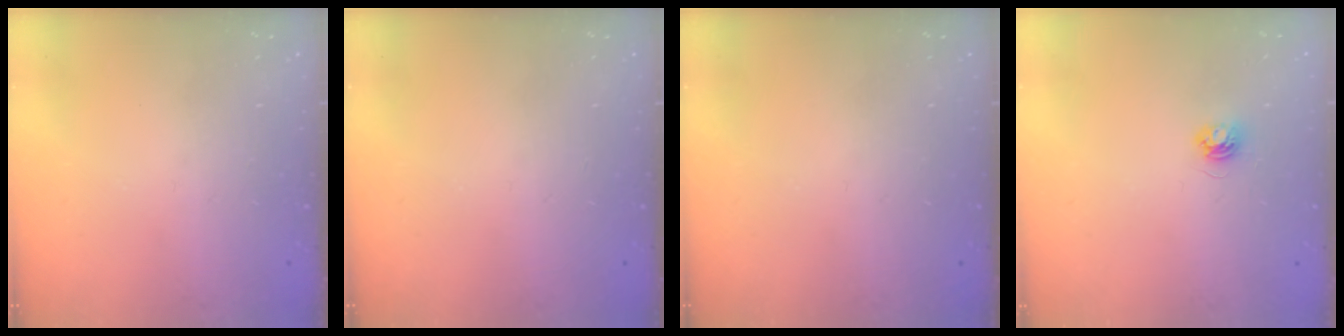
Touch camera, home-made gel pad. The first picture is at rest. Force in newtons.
{"total": 0.0}
{"total": 0.0}
{"total": 3.9, "press": 3.9, "slide": 0.4}